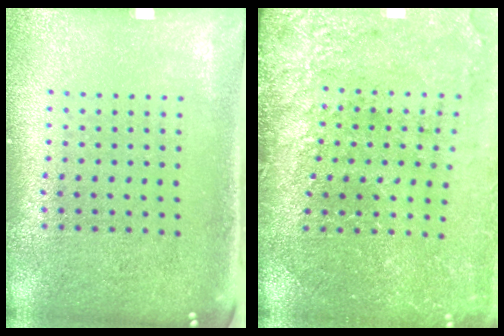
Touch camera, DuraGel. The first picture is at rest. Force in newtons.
{"total": 3.3, "press": 3.0, "slide": 1.3}